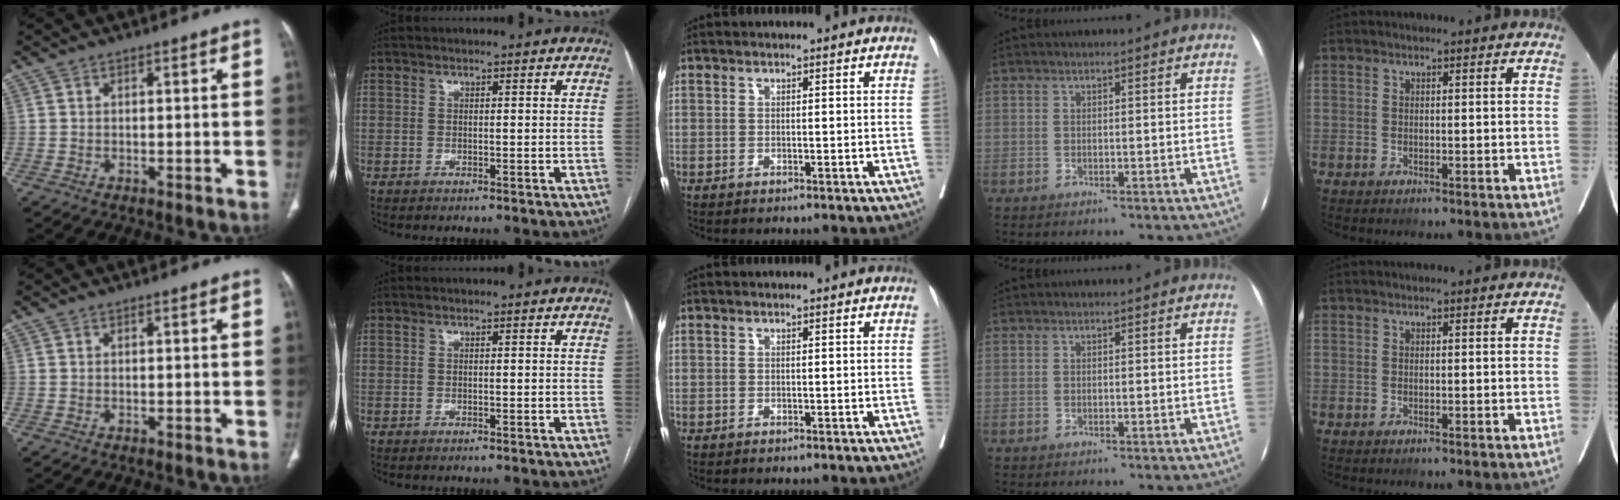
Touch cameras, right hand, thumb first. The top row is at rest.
{}